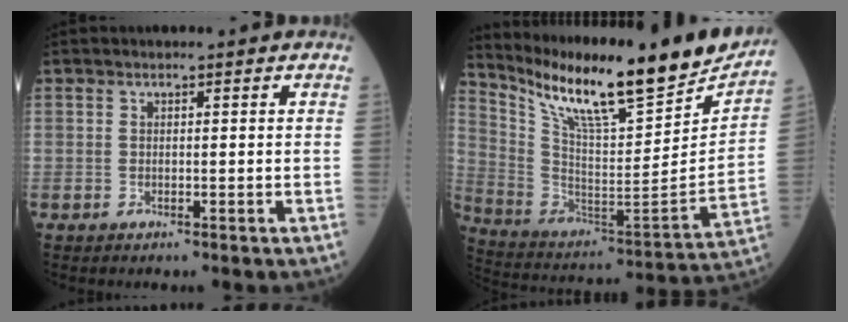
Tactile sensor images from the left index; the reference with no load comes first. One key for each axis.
{"total": 24.8, "fx": 20.4, "fy": 3.3, "fz": 13.8, "tx": -0.244, "ty": -0.040, "tz": 0.320}